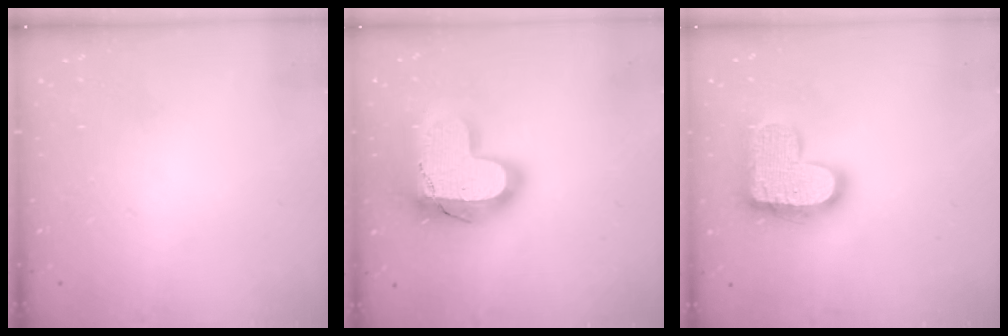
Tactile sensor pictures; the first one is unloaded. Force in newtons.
{"total": 20.9, "press": 20.9, "slide": 1.8}
{"total": 20.1, "press": 20.1, "slide": 1.3}